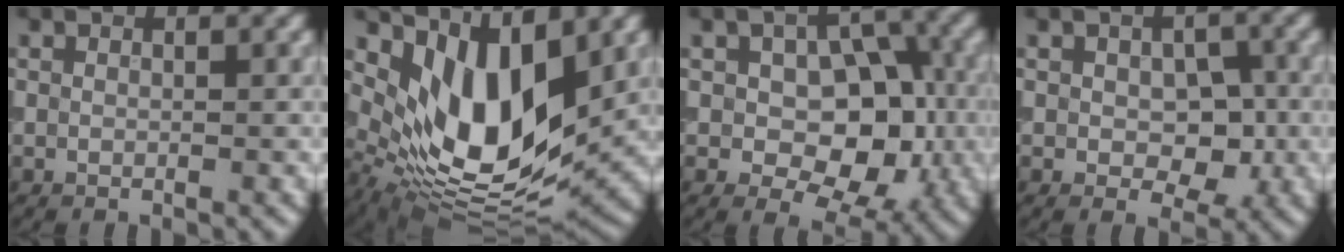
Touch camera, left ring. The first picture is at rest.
{"total": 10.3, "force": [2.4, 5.0, 8.6], "torque": [-0.152, -0.022, 0.049]}
{"total": 8.7, "force": [-0.5, 5.5, 6.7], "torque": [-0.087, 0.005, -0.014]}
{"total": 4.1, "force": [-0.2, 2.5, 3.2], "torque": [-0.044, -0.006, -0.003]}